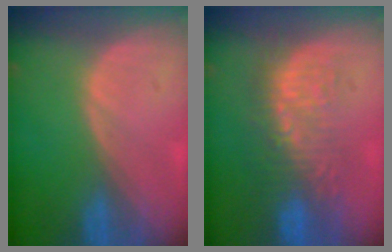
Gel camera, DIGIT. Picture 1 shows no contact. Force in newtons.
{"total": 9.2, "press": 8.6, "slide": 3.1}